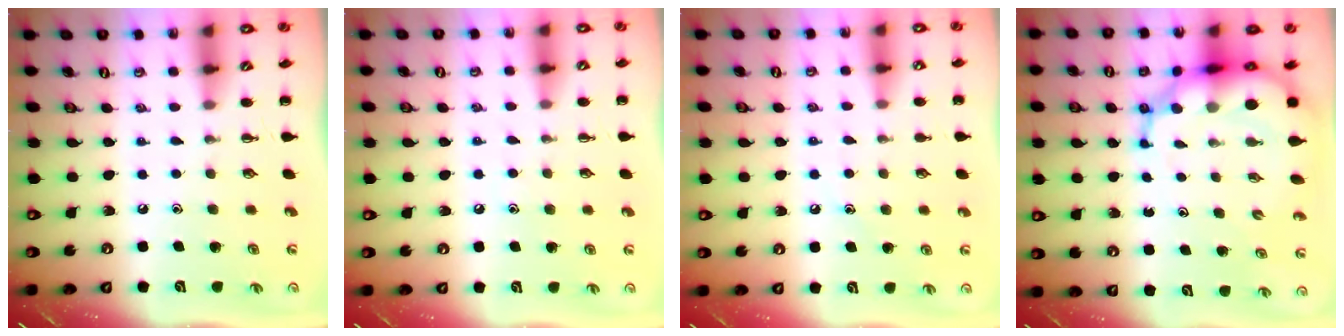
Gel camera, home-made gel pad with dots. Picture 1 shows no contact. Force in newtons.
{"total": 5.4, "press": 5.2, "slide": 1.6}
{"total": 8.5, "press": 8.4, "slide": 1.7}
{"total": 12.1, "press": 11.8, "slide": 3.0}